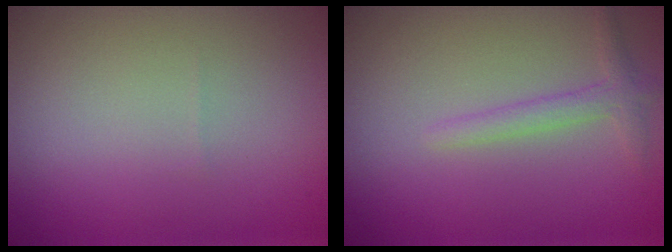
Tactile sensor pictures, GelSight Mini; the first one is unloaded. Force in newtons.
{"total": 1.7, "press": 1.7, "slide": 0.1}